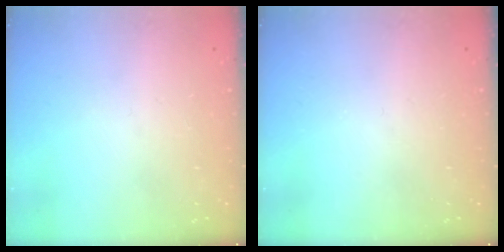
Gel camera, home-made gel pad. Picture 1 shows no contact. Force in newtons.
{"total": 0.0}